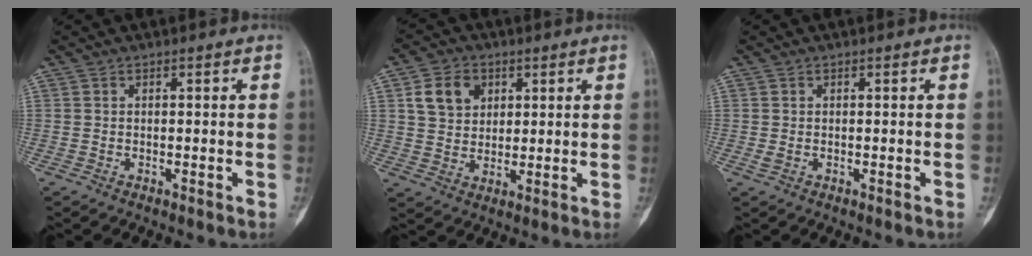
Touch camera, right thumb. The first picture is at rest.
{"total": 7.8, "force": [3.0, 6.1, 3.9], "torque": [-0.045, -0.006, 0.055]}
{"total": 0.7, "force": [-0.1, 0.5, 0.6], "torque": [-0.015, 0.001, 0.001]}